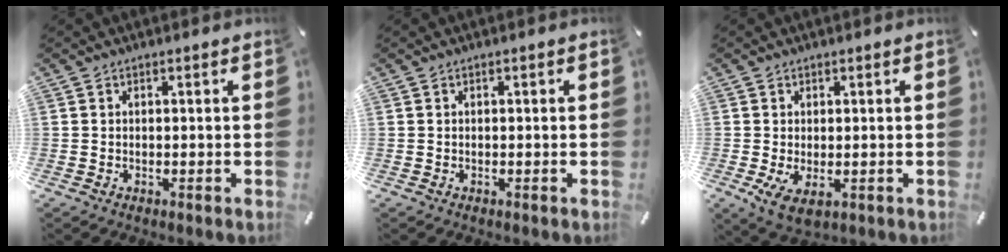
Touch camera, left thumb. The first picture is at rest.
{"total": 0.0}
{"total": 4.2, "force": [0.0, 2.7, 3.3], "torque": [-0.070, -0.004, -0.001]}